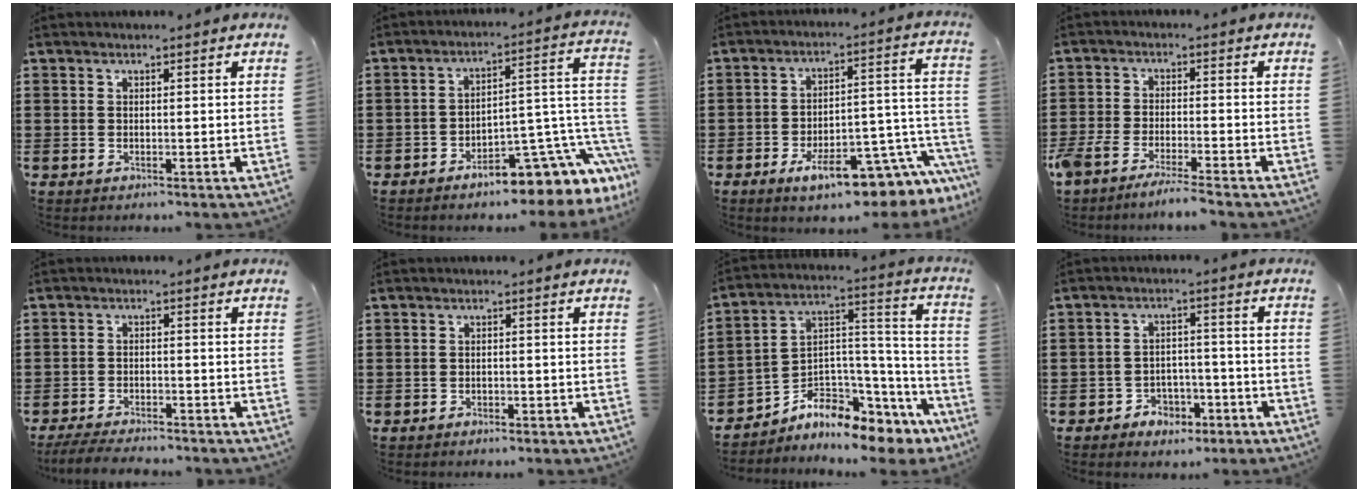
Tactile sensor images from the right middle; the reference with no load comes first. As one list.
[{"total": 7.7, "force": [-4.5, 2.9, 5.5], "torque": [-0.071, -0.020, -0.078]}, {"total": 11.3, "force": [-7.5, 3.3, 7.8], "torque": [-0.097, 0.005, -0.136]}, {"total": 4.4, "force": [-4.2, 0.0, 1.4], "torque": [-0.045, -0.012, -0.088]}, {"total": 3.7, "force": [-3.6, 0.2, 0.8], "torque": [-0.023, -0.003, -0.076]}, {"total": 1.1, "force": [-1.1, 0.3, 0.2], "torque": [-0.009, -0.002, -0.022]}, {"total": 6.1, "force": [-5.2, 2.4, 1.9], "torque": [-0.050, -0.020, -0.103]}, {"total": 3.4, "force": [-2.8, 1.9, 0.6], "torque": [-0.020, 0.005, -0.058]}]